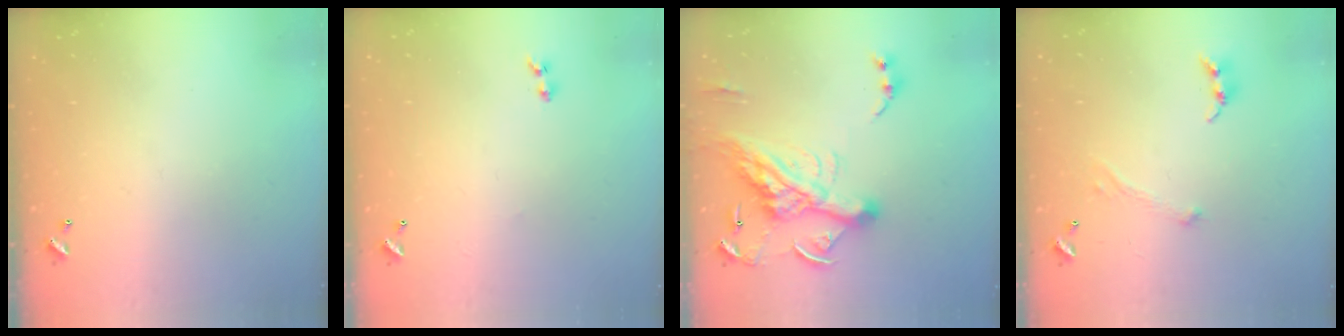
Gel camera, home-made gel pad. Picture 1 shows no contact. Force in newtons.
{"total": 1.9, "press": 1.7, "slide": 0.9}
{"total": 18.2, "press": 18.0, "slide": 2.7}
{"total": 0.8, "press": 0.7, "slide": 0.4}